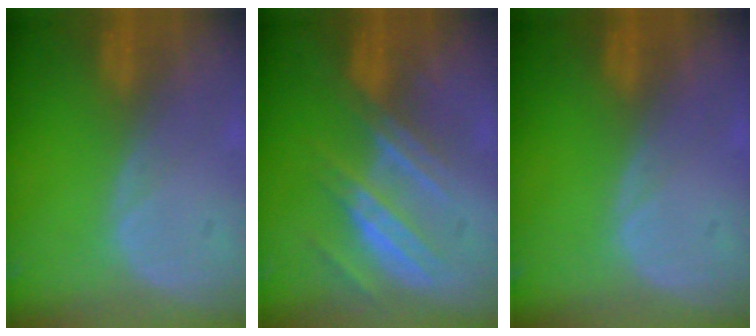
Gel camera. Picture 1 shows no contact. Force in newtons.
{"total": 7.4, "press": 6.8, "slide": 2.8}
{"total": 0.0}